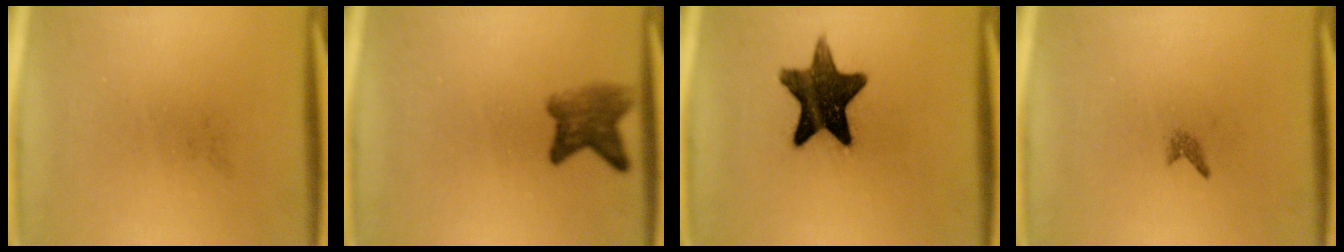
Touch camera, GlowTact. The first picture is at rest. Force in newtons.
{"total": 4.2}
{"total": 13.6}
{"total": 0.7}